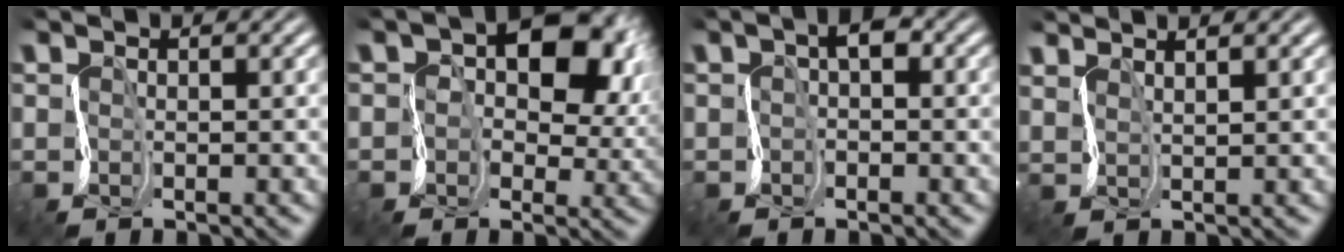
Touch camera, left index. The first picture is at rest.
{"total": 8.7, "force": [1.8, 5.1, 6.8], "torque": [-0.100, 0.019, 0.029]}
{"total": 1.0, "force": [0.3, 0.0, 1.0], "torque": [-0.022, 0.015, 0.008]}
{"total": 2.4, "force": [2.2, 0.5, 0.6], "torque": [0.000, 0.018, 0.023]}